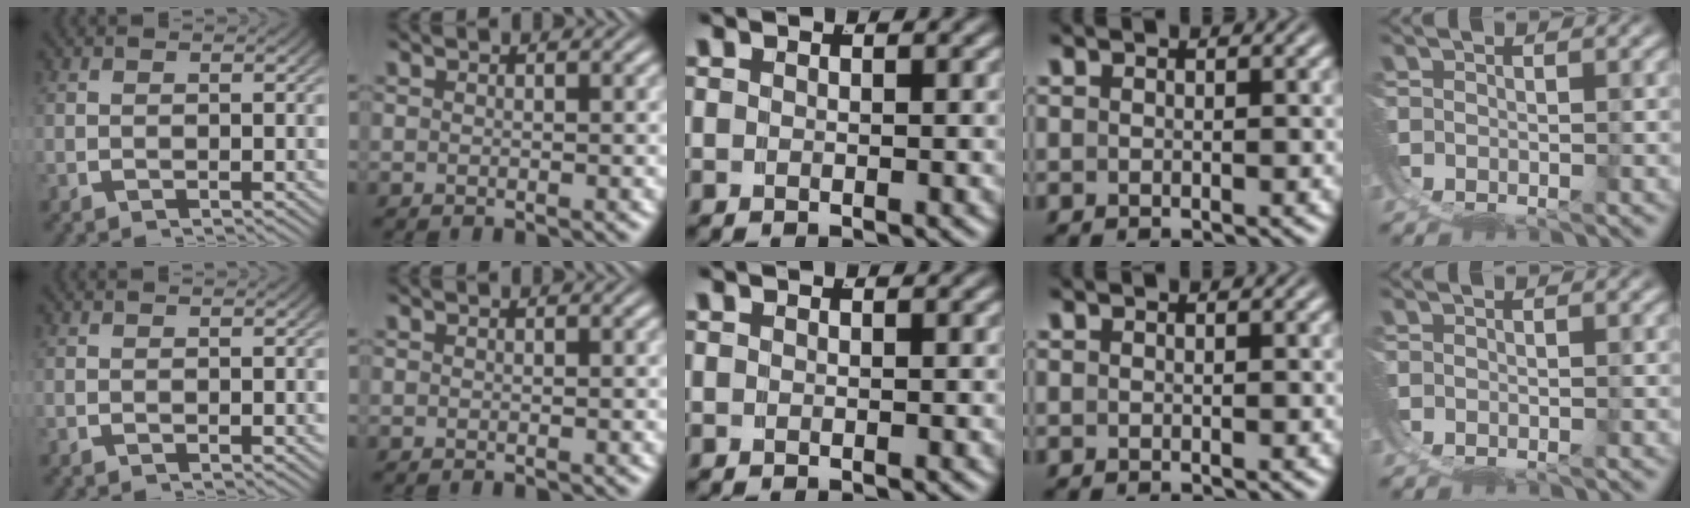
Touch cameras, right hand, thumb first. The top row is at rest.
{}